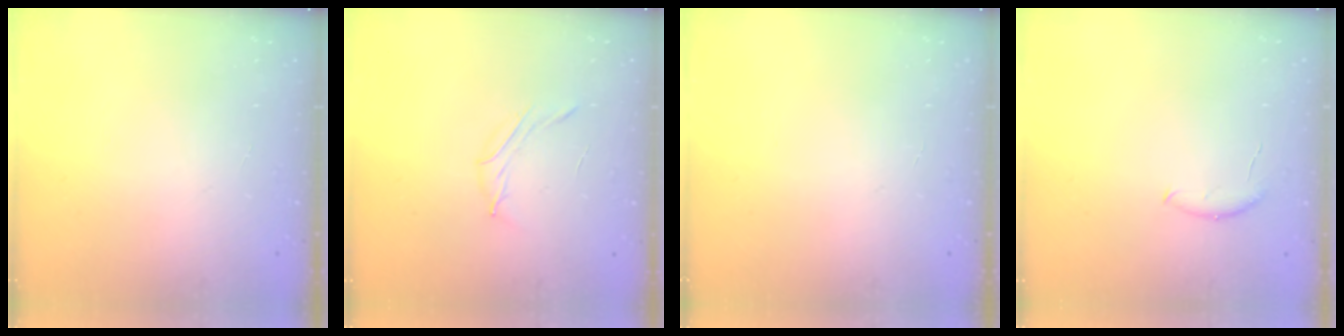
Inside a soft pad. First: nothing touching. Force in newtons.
{"total": 4.2, "press": 4.0, "slide": 1.2}
{"total": 0.0}
{"total": 5.3, "press": 5.2, "slide": 0.6}